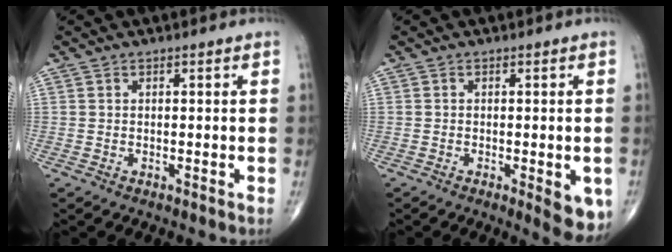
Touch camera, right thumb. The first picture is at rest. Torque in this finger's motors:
{"motor_torque": [0.70, 1.68, -0.01, -0.09, 0.17]}